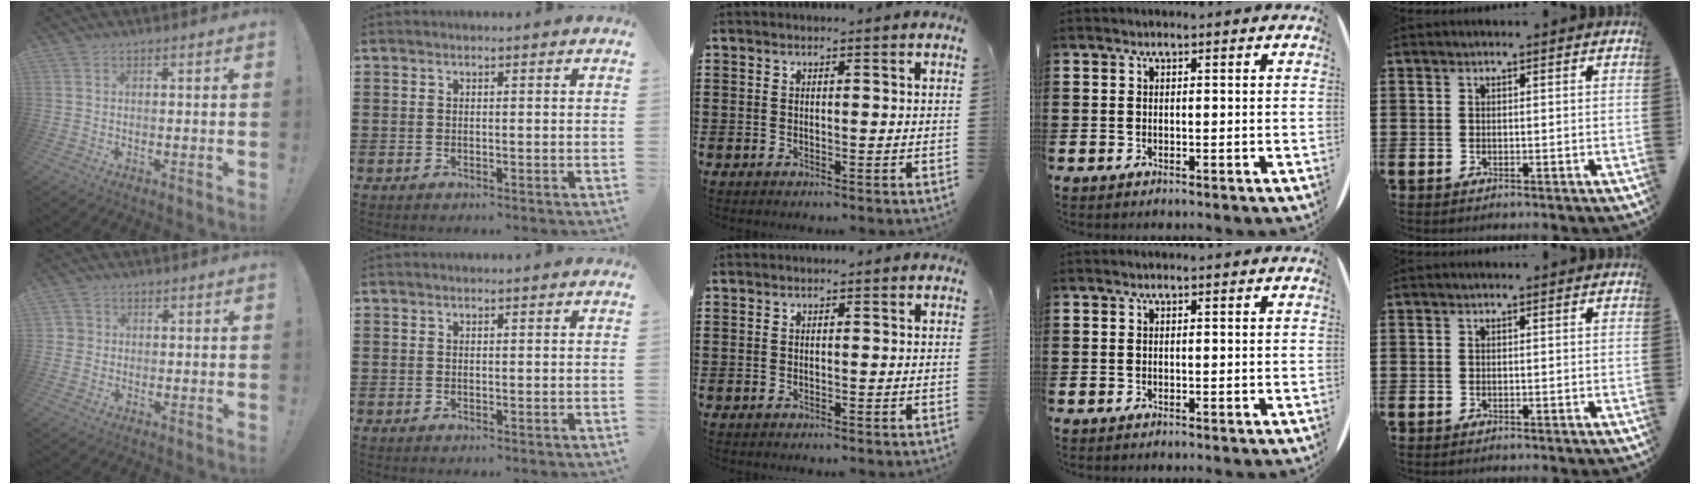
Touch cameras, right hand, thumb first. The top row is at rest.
{"thumb": {"total": 2.2, "force": [-0.3, 2.1, 0.6], "torque": [-0.005, 0.003, -0.006]}}